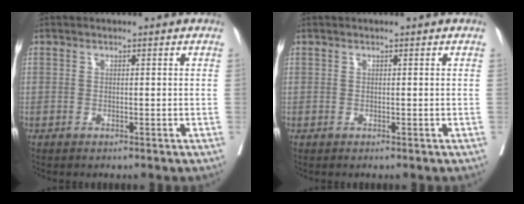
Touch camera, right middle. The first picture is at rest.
{"total": 0.0}